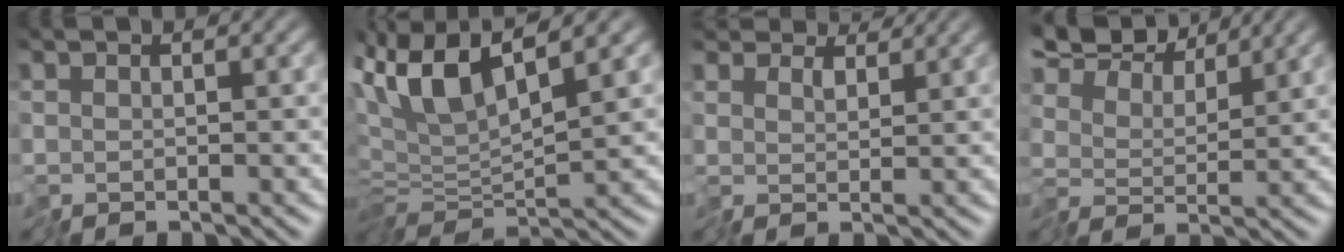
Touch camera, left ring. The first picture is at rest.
{"total": 6.1, "force": [2.0, 2.1, 5.3], "torque": [-0.111, 0.013, 0.029]}
{"total": 3.0, "force": [2.7, 1.1, 0.6], "torque": [-0.020, 0.006, 0.036]}
{"total": 7.3, "force": [6.0, 2.5, 3.3], "torque": [-0.078, 0.020, 0.093]}